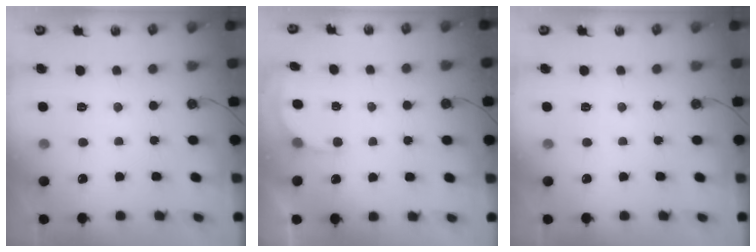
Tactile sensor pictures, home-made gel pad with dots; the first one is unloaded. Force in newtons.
{"total": 2.6, "press": 2.3, "slide": 1.1}
{"total": 0.0}